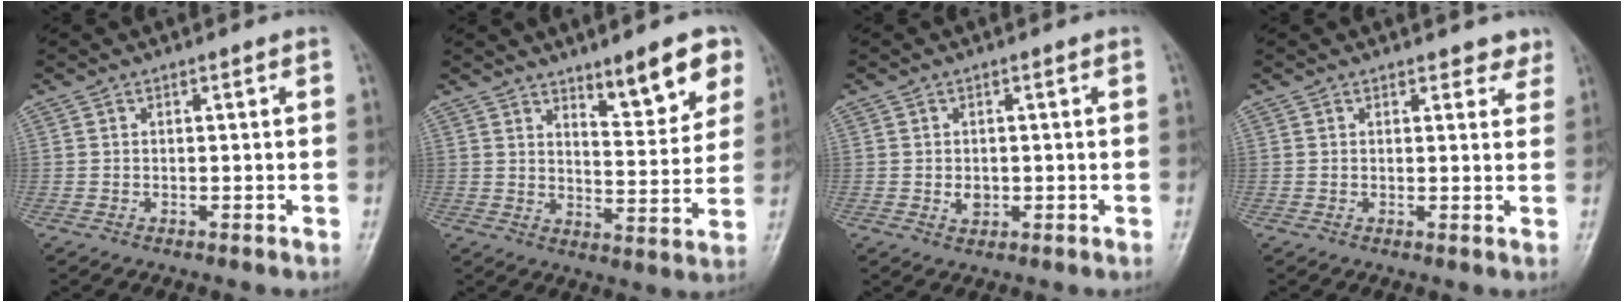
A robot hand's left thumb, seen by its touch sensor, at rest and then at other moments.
{"total": 10.4, "force": [6.4, 3.2, 7.6], "torque": [-0.081, -0.041, 0.095]}
{"total": 2.3, "force": [-0.3, 1.7, 1.5], "torque": [-0.015, 0.002, -0.001]}
{"total": 3.1, "force": [2.5, 1.5, 0.9], "torque": [0.017, -0.011, 0.022]}